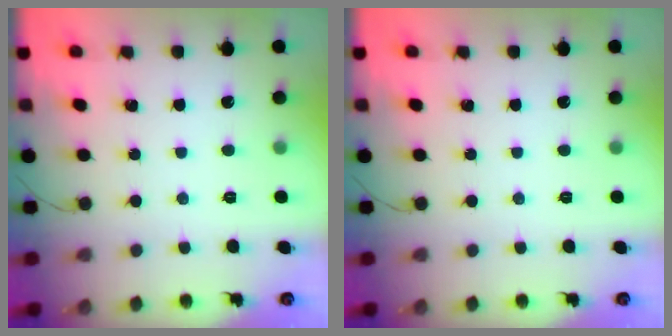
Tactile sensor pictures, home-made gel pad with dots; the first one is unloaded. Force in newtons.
{"total": 0.0}